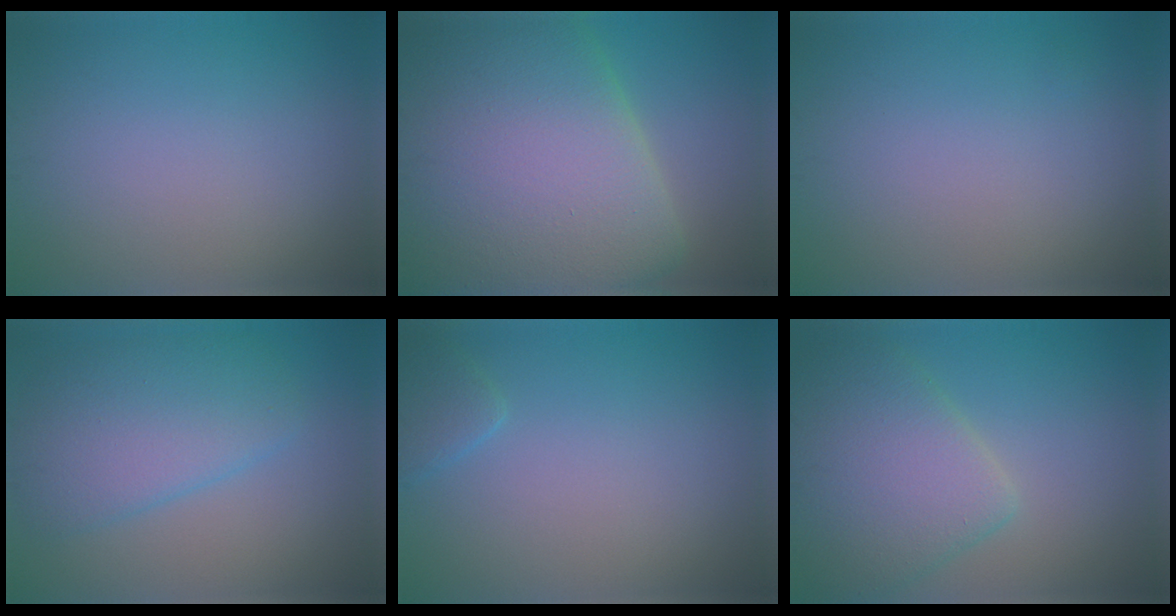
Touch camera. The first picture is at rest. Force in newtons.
{"total": 20.8, "press": 20.8, "slide": 1.0}
{"total": 0.0}
{"total": 5.5, "press": 5.5, "slide": 0.3}
{"total": 1.7, "press": 1.7, "slide": 0.1}
{"total": 7.1, "press": 7.1, "slide": 0.3}